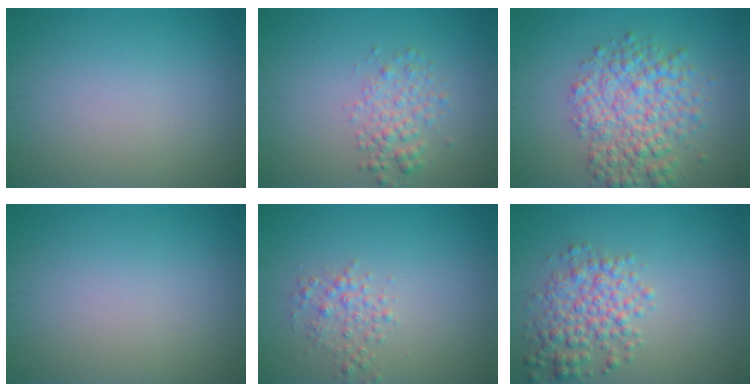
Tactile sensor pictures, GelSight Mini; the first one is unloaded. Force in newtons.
{"total": 2.4, "press": 2.4, "slide": 0.1}
{"total": 5.8, "press": 5.8, "slide": 0.1}
{"total": 0.0}
{"total": 1.9, "press": 1.9, "slide": 0.0}
{"total": 4.1, "press": 4.1, "slide": 0.1}